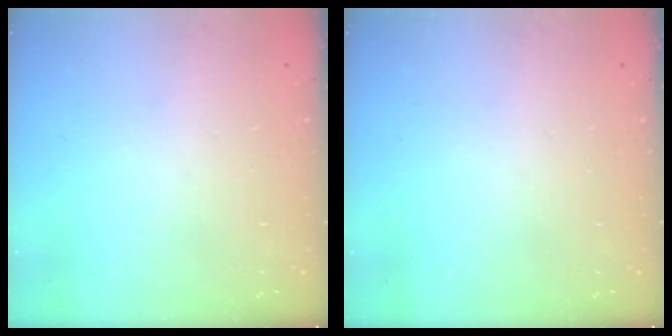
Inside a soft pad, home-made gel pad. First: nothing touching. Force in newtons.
{"total": 0.0}